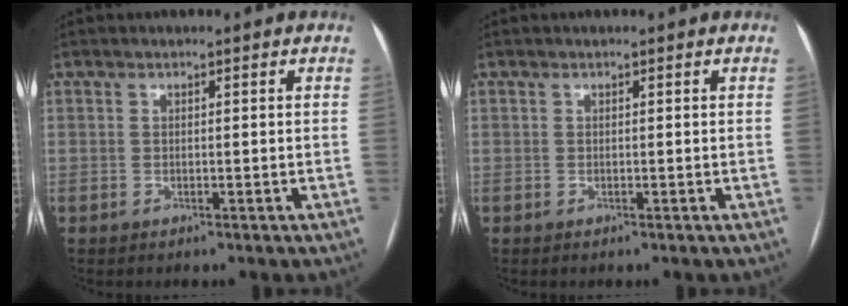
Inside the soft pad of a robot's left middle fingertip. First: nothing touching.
{"total": 0.0}